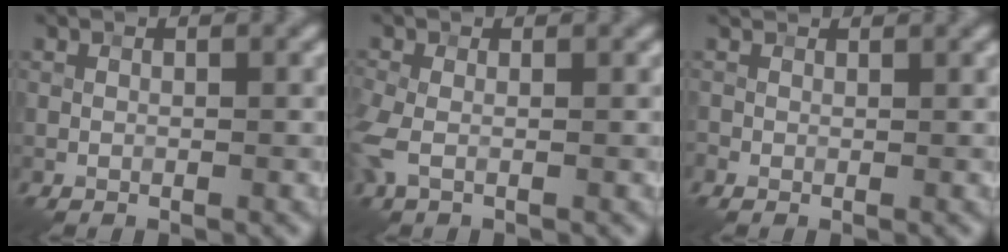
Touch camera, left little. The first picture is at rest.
{"total": 2.8, "force": [-0.6, 1.6, 2.2], "torque": [-0.066, -0.006, -0.019]}
{"total": 0.8, "force": [0.3, 0.7, 0.3], "torque": [-0.010, 0.000, -0.002]}